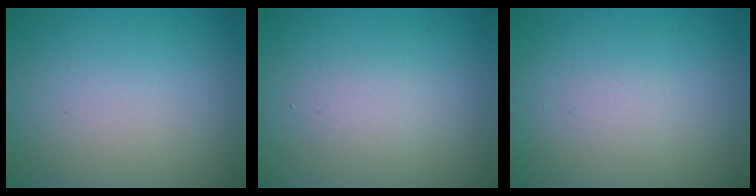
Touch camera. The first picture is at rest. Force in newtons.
{"total": 1.5, "press": 1.4, "slide": 0.1}
{"total": 0.8, "press": 0.8, "slide": 0.0}